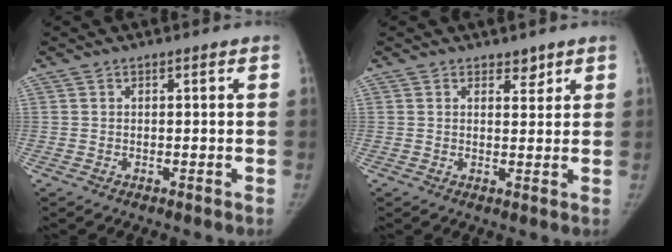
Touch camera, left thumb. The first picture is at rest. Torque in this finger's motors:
{"motor_torque": [-0.34, 0.22, 0.06, 0.42, -0.01]}